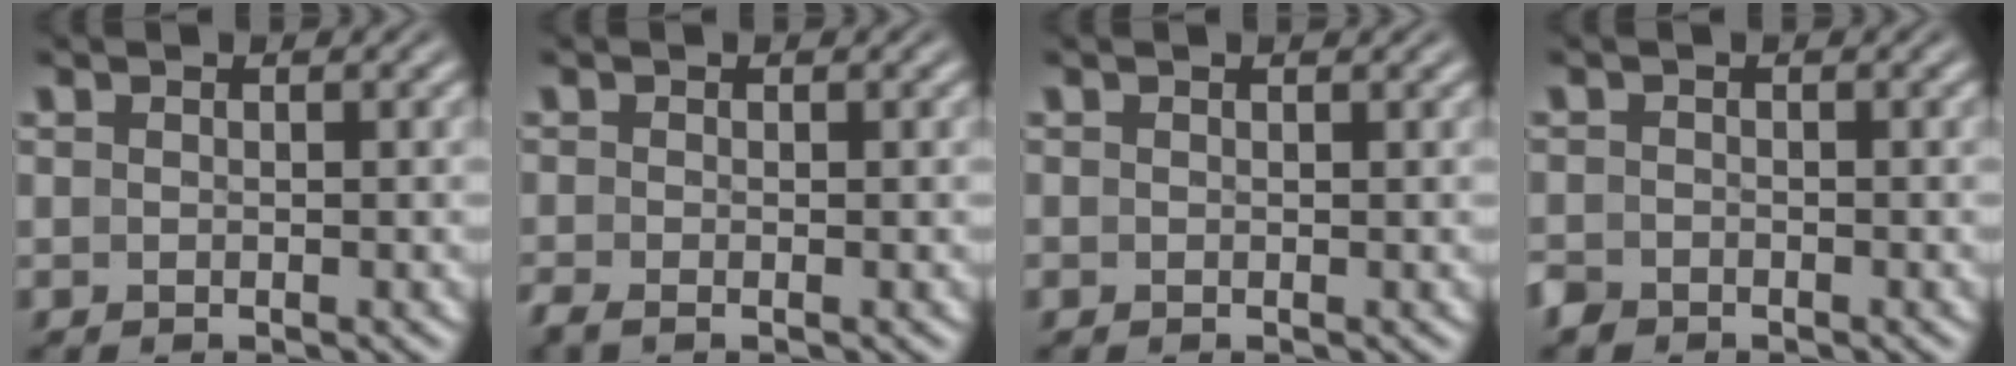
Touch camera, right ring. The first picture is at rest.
{"total": 1.4, "force": [-1.0, 0.6, 0.8], "torque": [-0.021, -0.009, -0.013]}
{"total": 0.6, "force": [0.2, 0.6, 0.1], "torque": [-0.007, 0.000, 0.003]}
{"total": 1.6, "force": [-1.3, 0.8, 0.0], "torque": [-0.005, -0.014, -0.019]}